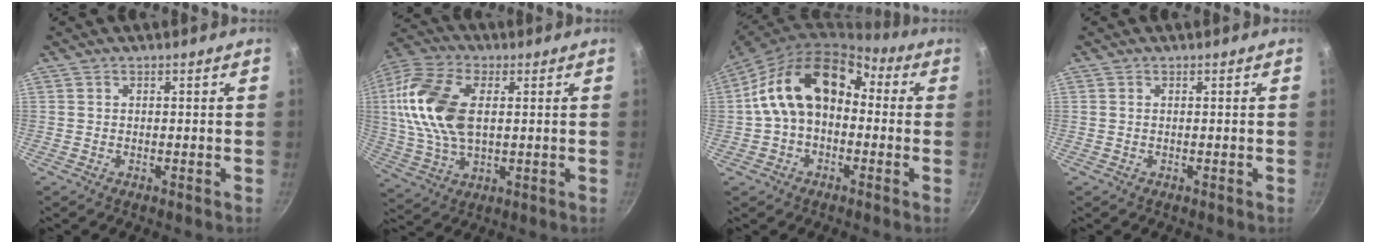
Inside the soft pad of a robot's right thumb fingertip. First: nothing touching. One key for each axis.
{"total": 17.2, "fx": 2.6, "fy": 10.0, "fz": 13.7, "tx": -0.264, "ty": 0.006, "tz": 0.044}
{"total": 15.7, "fx": 0.7, "fy": 11.0, "fz": 11.3, "tx": -0.161, "ty": 0.051, "tz": -0.006}
{"total": 0.0}